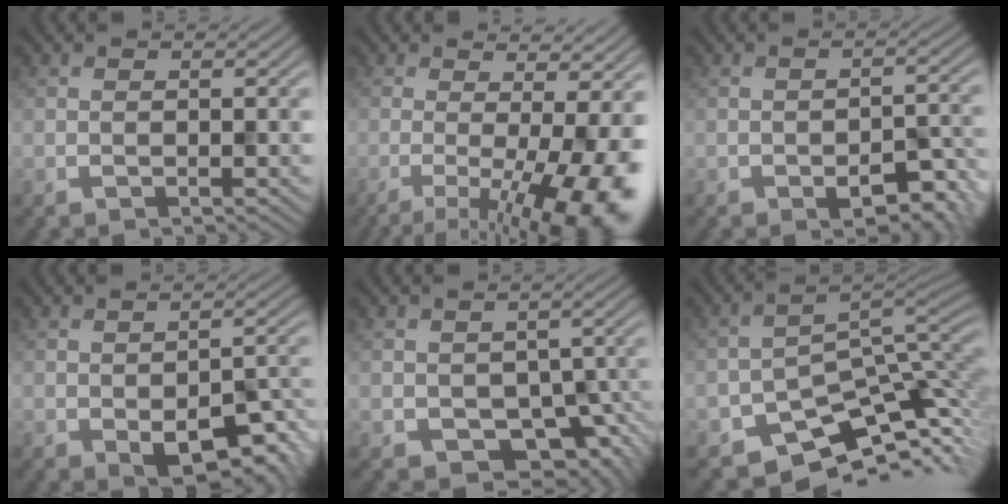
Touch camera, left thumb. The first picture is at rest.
{"total": 11.2, "force": [-3.1, 3.4, 10.2], "torque": [-0.136, -0.017, -0.026]}
{"total": 4.7, "force": [-3.1, 1.4, 3.3], "torque": [-0.047, -0.002, -0.032]}
{"total": 7.1, "force": [-3.4, 3.2, 5.3], "torque": [-0.079, -0.017, -0.033]}
{"total": 6.5, "force": [-3.3, 4.6, 3.2], "torque": [-0.051, -0.033, -0.027]}
{"total": 8.4, "force": [-5.3, 4.9, 4.2], "torque": [-0.061, -0.020, -0.078]}